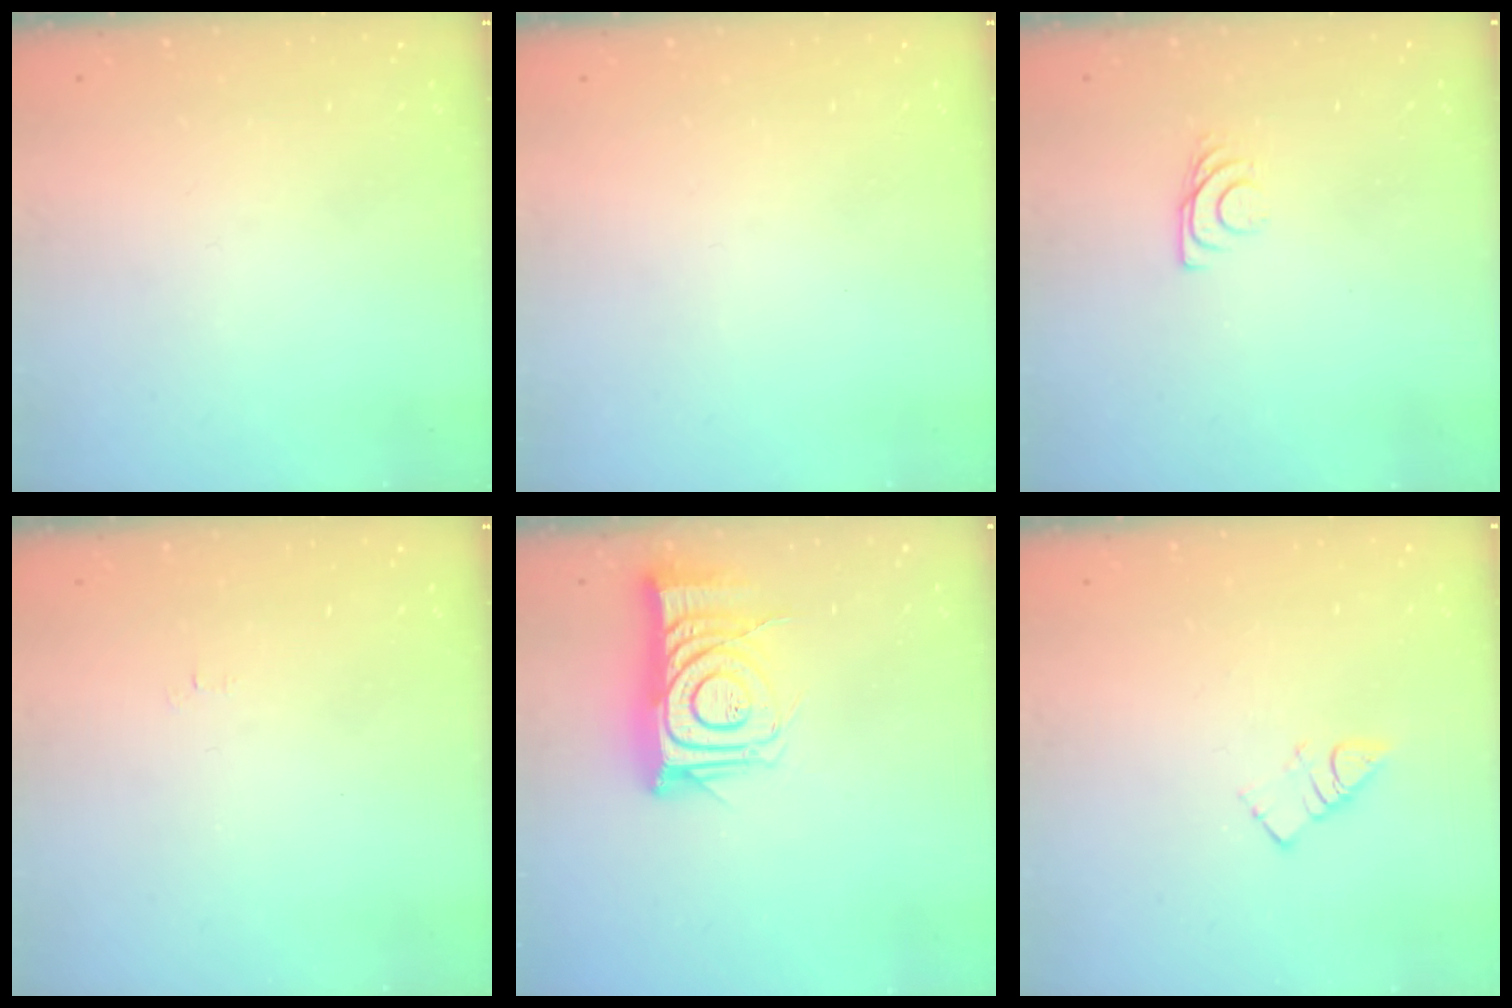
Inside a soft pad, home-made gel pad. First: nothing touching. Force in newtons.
{"total": 0.0}
{"total": 5.4, "press": 5.3, "slide": 0.7}
{"total": 2.5, "press": 2.5, "slide": 0.3}
{"total": 14.6, "press": 14.6, "slide": 1.0}
{"total": 3.9, "press": 3.9, "slide": 0.3}